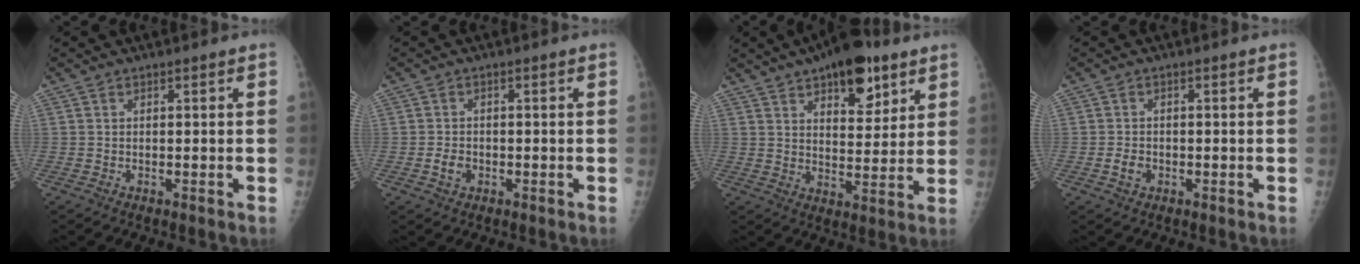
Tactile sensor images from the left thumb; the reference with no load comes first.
{"total": 2.6, "force": [-0.9, 2.0, 1.4], "torque": [-0.020, 0.005, -0.014]}
{"total": 14.1, "force": [8.2, 6.4, 9.5], "torque": [-0.099, -0.033, 0.123]}
{"total": 2.3, "force": [-0.8, 1.8, 1.3], "torque": [-0.017, 0.005, -0.013]}